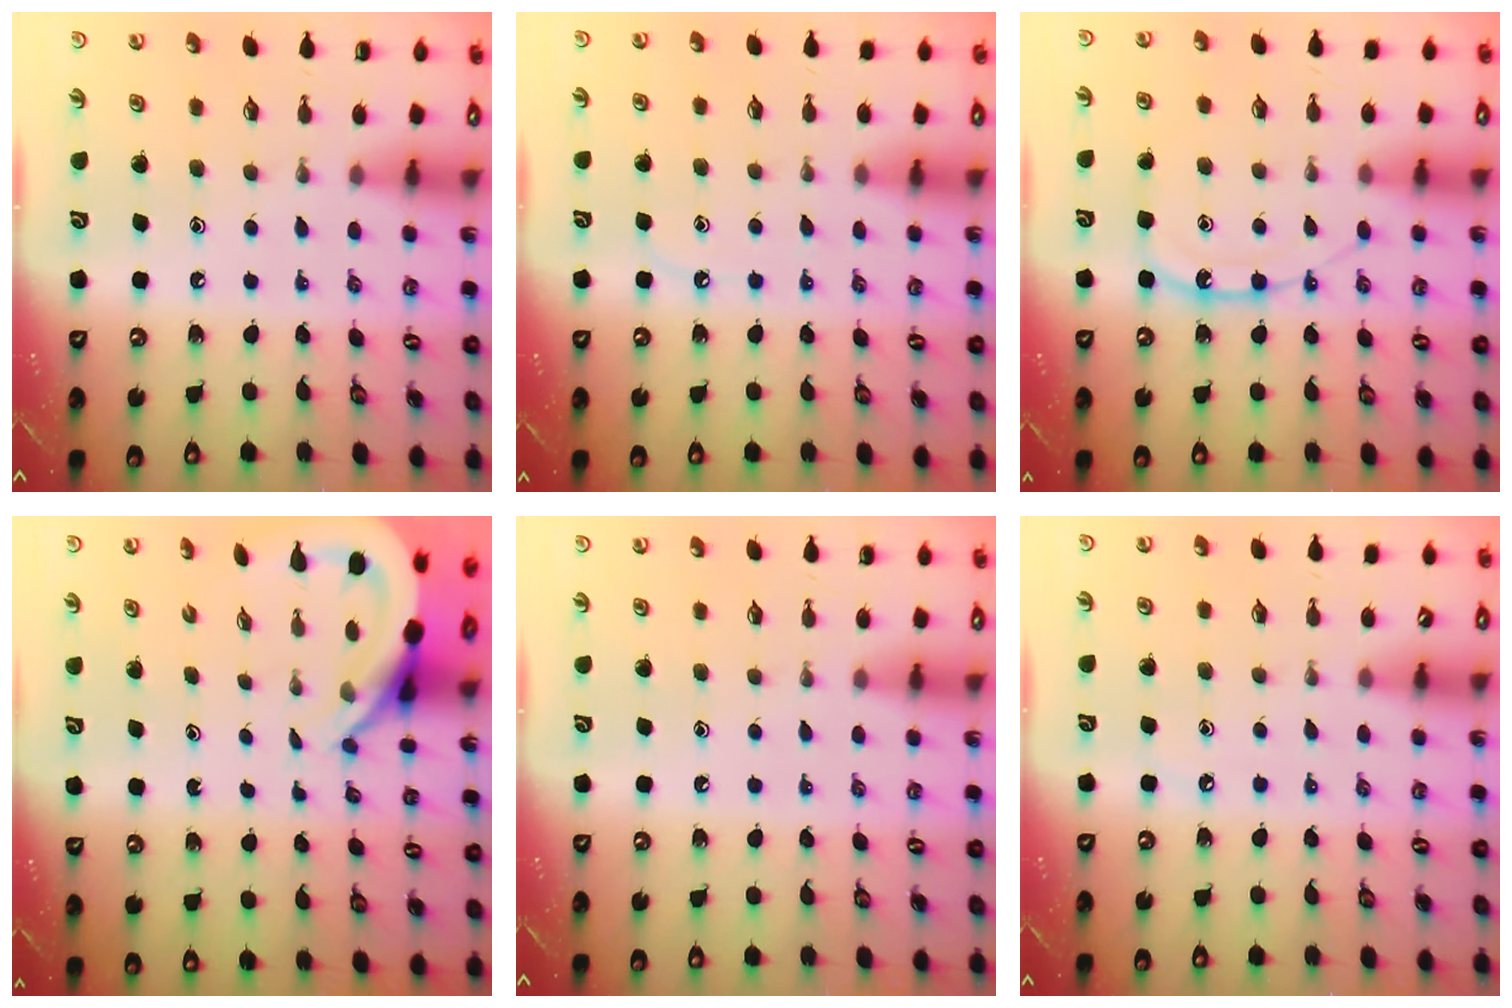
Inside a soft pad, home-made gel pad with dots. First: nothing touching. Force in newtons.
{"total": 6.0, "press": 6.0, "slide": 0.8}
{"total": 11.6, "press": 11.6, "slide": 1.0}
{"total": 6.3, "press": 6.3, "slide": 0.9}
{"total": 0.0}
{"total": 2.5, "press": 2.4, "slide": 0.4}